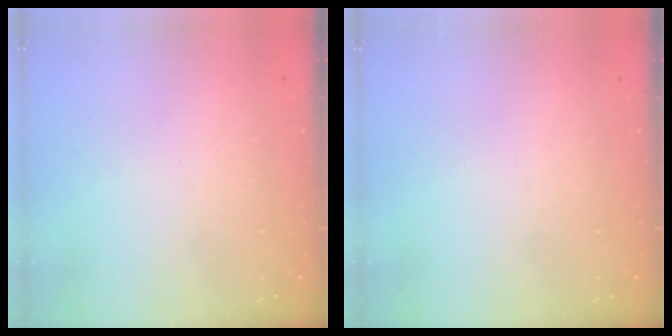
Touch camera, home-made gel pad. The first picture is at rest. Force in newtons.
{"total": 0.0}